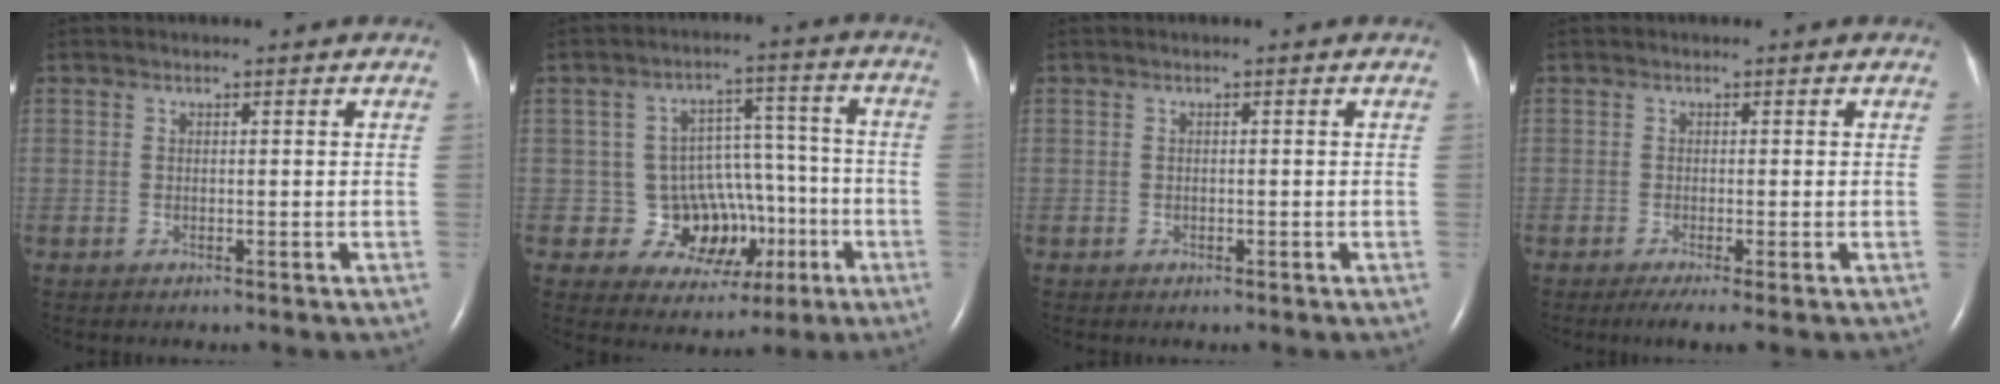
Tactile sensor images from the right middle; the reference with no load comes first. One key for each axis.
{"total": 9.3, "fx": -2.7, "fy": 8.4, "fz": 2.8, "tx": -0.017, "ty": 0.043, "tz": -0.022}
{"total": 0.0}
{"total": 2.7, "fx": -1.6, "fy": 0.1, "fz": 2.2, "tx": -0.042, "ty": -0.012, "tz": -0.028}